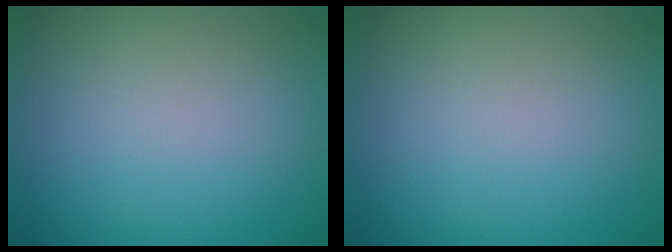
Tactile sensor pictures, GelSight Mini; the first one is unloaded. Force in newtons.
{"total": 0.0}